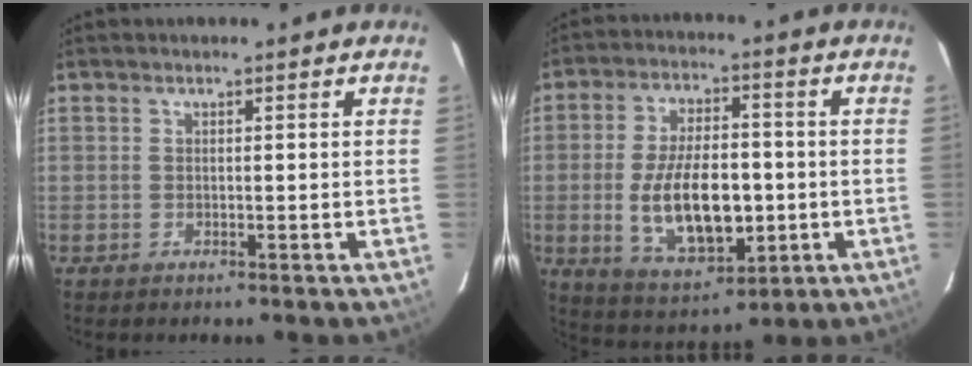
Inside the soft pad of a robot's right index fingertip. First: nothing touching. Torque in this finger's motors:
{"motor_torque": [1.26, -0.88, 0.85, 0.21]}